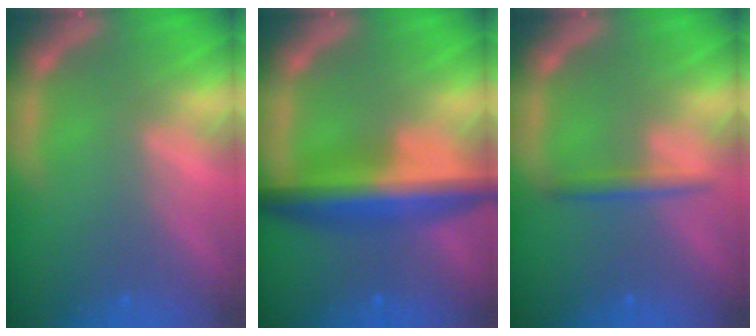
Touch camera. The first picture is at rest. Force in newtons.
{"total": 7.4}
{"total": 1.9}